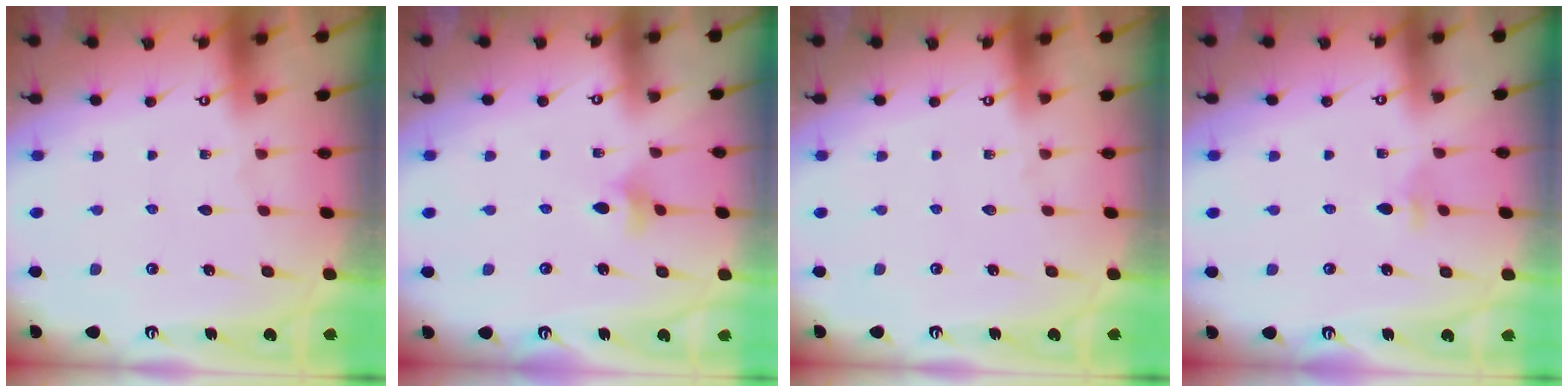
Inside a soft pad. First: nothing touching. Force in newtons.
{"total": 5.1, "press": 5.0, "slide": 0.8}
{"total": 0.0}
{"total": 2.9, "press": 2.8, "slide": 0.8}